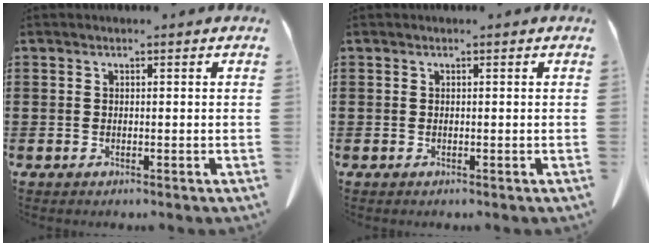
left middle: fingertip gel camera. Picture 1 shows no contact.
{"total": 0.0}